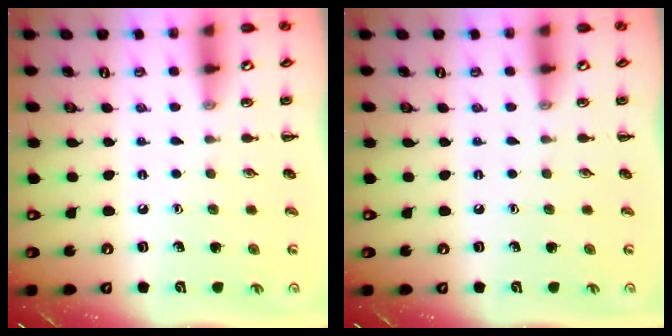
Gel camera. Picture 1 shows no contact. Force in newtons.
{"total": 0.0}